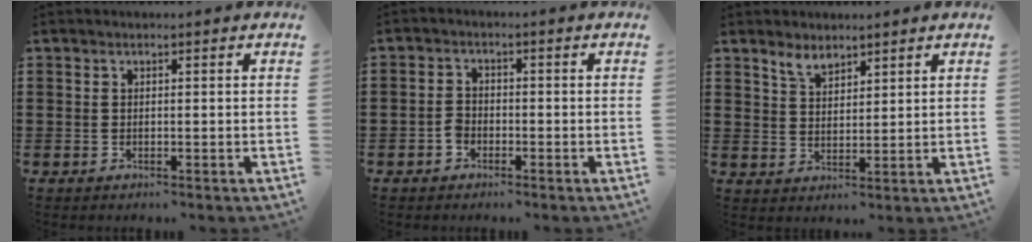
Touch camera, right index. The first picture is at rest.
{"total": 2.5, "force": [-1.2, 1.7, 1.3], "torque": [-0.026, 0.003, -0.024]}
{"total": 3.5, "force": [2.9, 1.6, 1.3], "torque": [-0.033, 0.005, 0.055]}